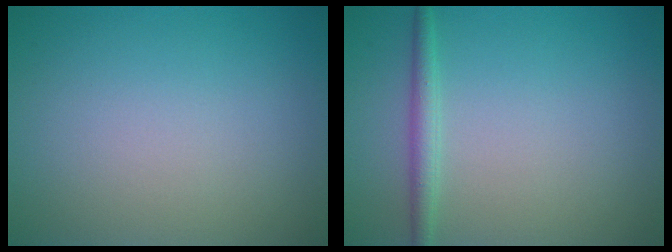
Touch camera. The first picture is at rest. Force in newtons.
{"total": 1.8, "press": 1.8, "slide": 0.1}